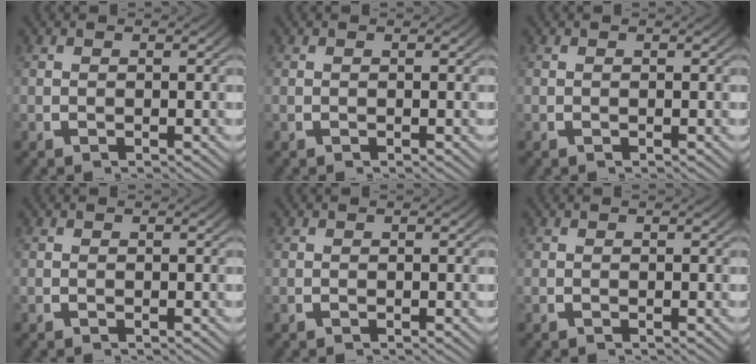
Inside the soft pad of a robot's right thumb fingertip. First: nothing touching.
{"total": 0.0}
{"total": 0.0}
{"total": 0.0}
{"total": 0.0}
{"total": 0.0}